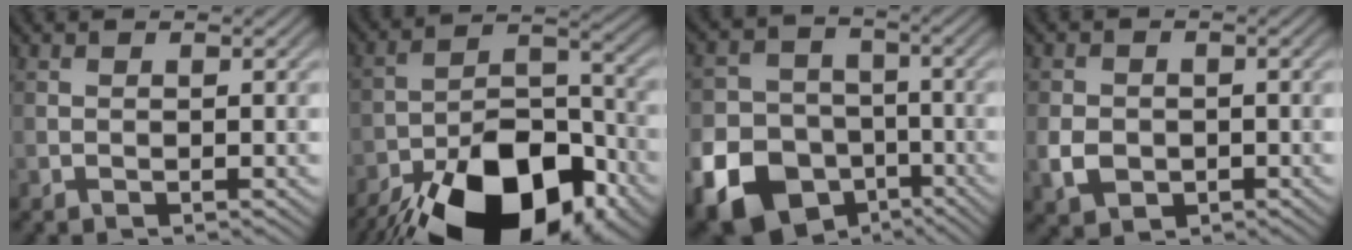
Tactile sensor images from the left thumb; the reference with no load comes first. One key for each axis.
{"total": 20.7, "fx": -14.0, "fy": 10.0, "fz": 11.6, "tx": -0.178, "ty": -0.032, "tz": -0.209}
{"total": 19.0, "fx": -9.4, "fy": 15.2, "fz": 6.3, "tx": -0.169, "ty": -0.078, "tz": -0.168}
{"total": 3.6, "fx": -1.0, "fy": 3.0, "fz": 1.8, "tx": -0.044, "ty": -0.008, "tz": -0.020}